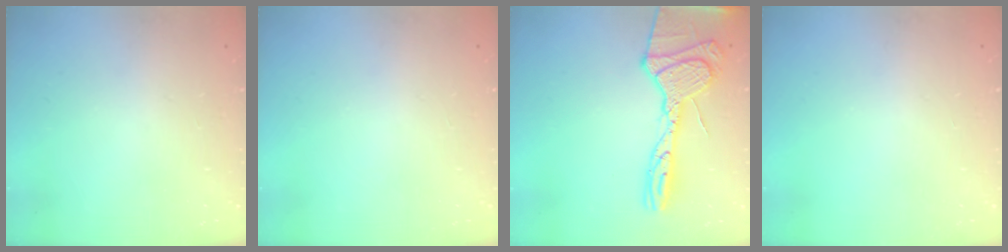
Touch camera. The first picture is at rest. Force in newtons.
{"total": 0.0}
{"total": 18.3, "press": 18.2, "slide": 1.9}
{"total": 0.0}